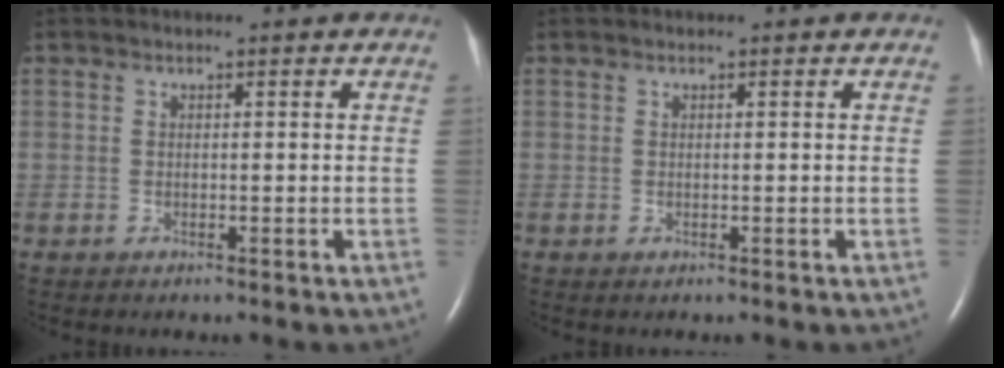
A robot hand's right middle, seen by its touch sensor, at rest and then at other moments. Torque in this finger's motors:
{"motor_torque": [0.10, -0.08, 0.00, 0.01]}